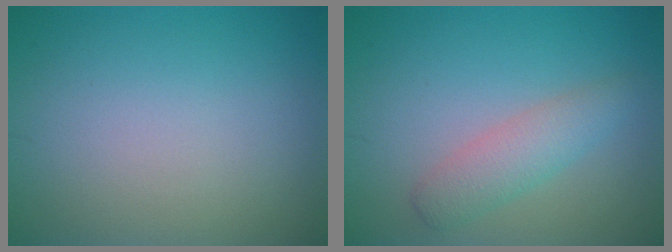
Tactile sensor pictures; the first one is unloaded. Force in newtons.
{"total": 2.8, "press": 2.8, "slide": 0.1}